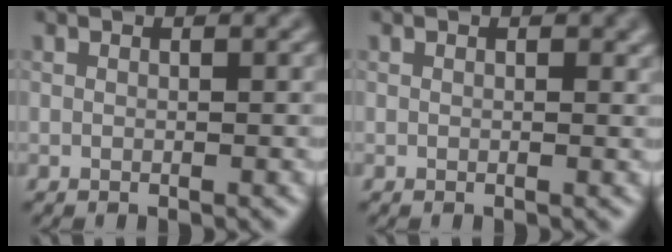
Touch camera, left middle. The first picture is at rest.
{"total": 0.6, "force": [0.2, 0.2, 0.5], "torque": [-0.004, -0.002, 0.002]}